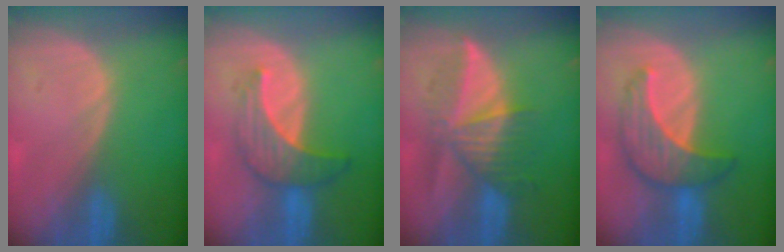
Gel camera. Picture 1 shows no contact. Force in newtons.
{"total": 7.0, "press": 6.6, "slide": 2.3}
{"total": 7.3, "press": 7.2, "slide": 1.2}
{"total": 7.4, "press": 7.4, "slide": 0.2}